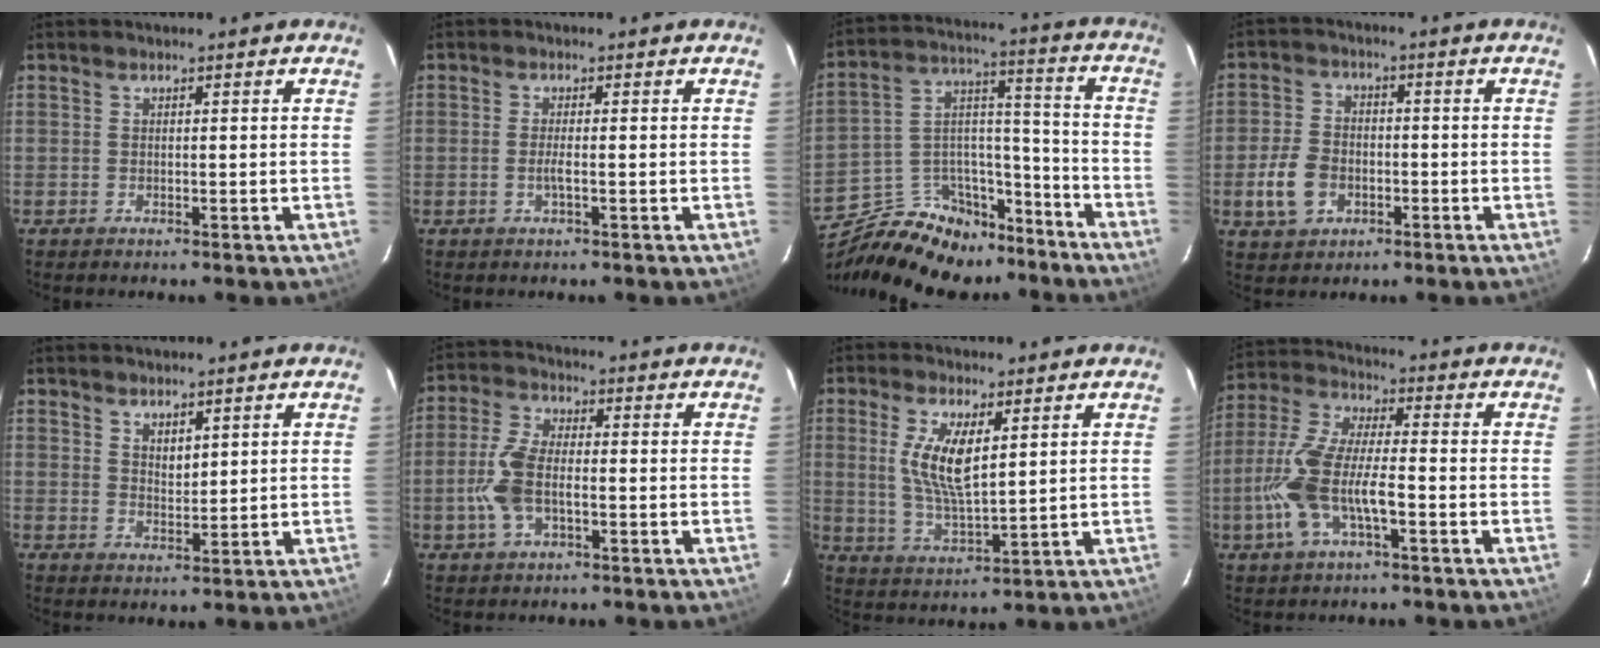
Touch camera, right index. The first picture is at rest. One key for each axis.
{"total": 1.8, "fx": -0.6, "fy": -0.1, "fz": 1.7, "tx": -0.034, "ty": 0.000, "tz": -0.011}
{"total": 19.6, "fx": -15.0, "fy": 10.4, "fz": 7.2, "tx": -0.155, "ty": 0.064, "tz": -0.223}
{"total": 7.9, "fx": -2.7, "fy": 5.9, "fz": 4.4, "tx": -0.109, "ty": 0.010, "tz": -0.045}
{"total": 2.9, "fx": 2.0, "fy": 1.3, "fz": 1.5, "tx": -0.023, "ty": -0.003, "tz": 0.036}
{"total": 8.1, "fx": -2.1, "fy": 3.8, "fz": 6.8, "tx": -0.153, "ty": 0.006, "tz": -0.043}
{"total": 9.0, "fx": 2.6, "fy": 3.0, "fz": 8.0, "tx": -0.159, "ty": -0.003, "tz": 0.055}
{"total": 12.9, "fx": -4.3, "fy": 4.4, "fz": 11.3, "tx": -0.248, "ty": 0.000, "tz": -0.084}